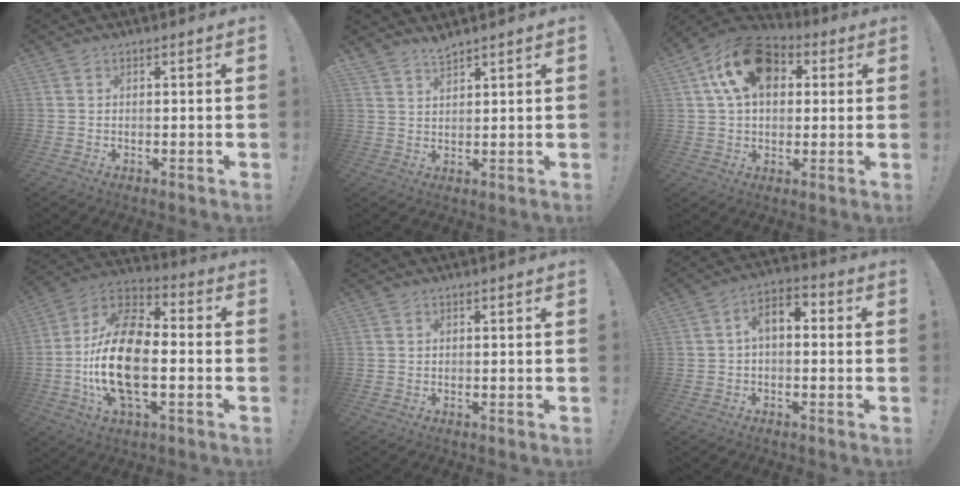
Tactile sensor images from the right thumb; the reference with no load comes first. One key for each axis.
{"total": 3.0, "fx": 2.9, "fy": 0.2, "fz": 0.7, "tx": -0.004, "ty": -0.027, "tz": 0.050}
{"total": 16.9, "fx": 6.0, "fy": 11.4, "fz": 11.0, "tx": -0.177, "ty": -0.010, "tz": 0.111}
{"total": 20.9, "fx": -3.2, "fy": 10.3, "fz": 17.9, "tx": -0.357, "ty": 0.013, "tz": -0.052}
{"total": 0.0}
{"total": 5.4, "fx": -0.3, "fy": 3.1, "fz": 4.5, "tx": -0.075, "ty": 0.006, "tz": -0.004}